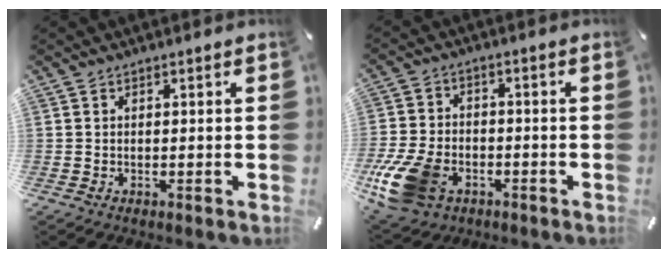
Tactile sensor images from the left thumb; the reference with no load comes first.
{"total": 14.7, "force": [-6.1, 10.0, 9.0], "torque": [-0.194, 0.028, -0.105]}